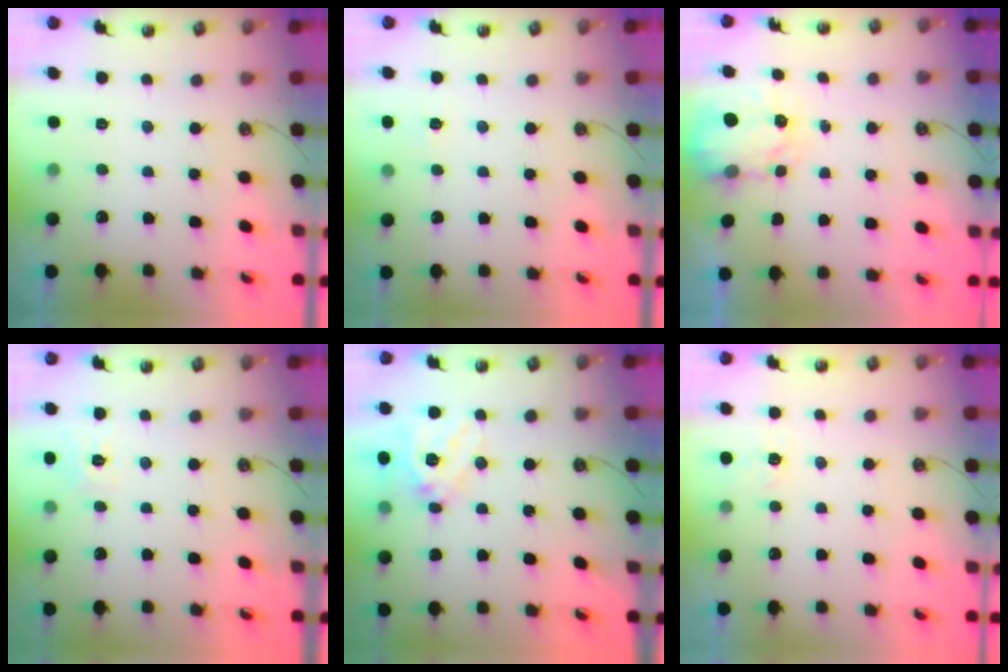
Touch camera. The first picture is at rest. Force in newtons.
{"total": 3.7, "press": 3.7, "slide": 0.4}
{"total": 3.3, "press": 3.3, "slide": 0.4}
{"total": 7.3, "press": 7.3, "slide": 0.8}
{"total": 17.3, "press": 17.1, "slide": 2.6}
{"total": 3.3, "press": 3.2, "slide": 0.6}